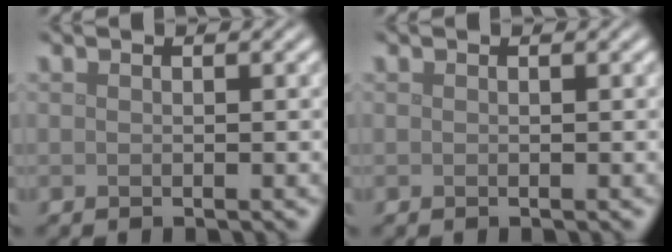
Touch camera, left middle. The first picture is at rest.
{"total": 0.0}